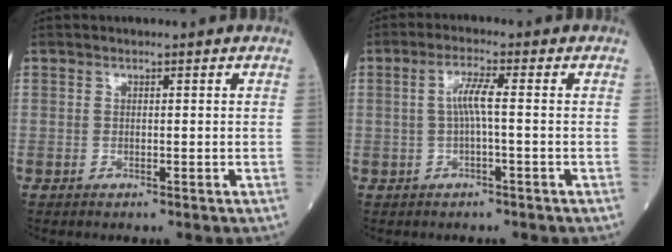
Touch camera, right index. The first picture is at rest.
{"total": 3.5, "force": [0.0, 0.1, 3.5], "torque": [-0.070, 0.008, 0.001]}